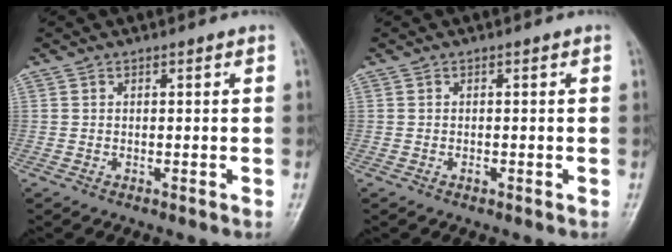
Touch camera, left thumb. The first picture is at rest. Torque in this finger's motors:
{"motor_torque": [-0.04, -0.03, 0.07, 0.05, 0.00]}